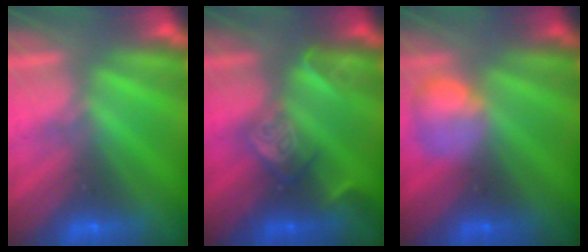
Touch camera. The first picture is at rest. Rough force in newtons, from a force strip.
{"total": 2.4}
{"total": 2.3}